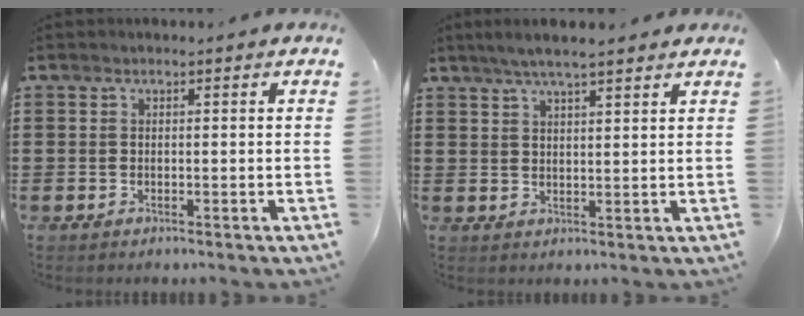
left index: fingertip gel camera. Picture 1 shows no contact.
{"total": 4.2, "force": [3.4, 0.3, 2.5], "torque": [-0.056, -0.001, 0.059]}